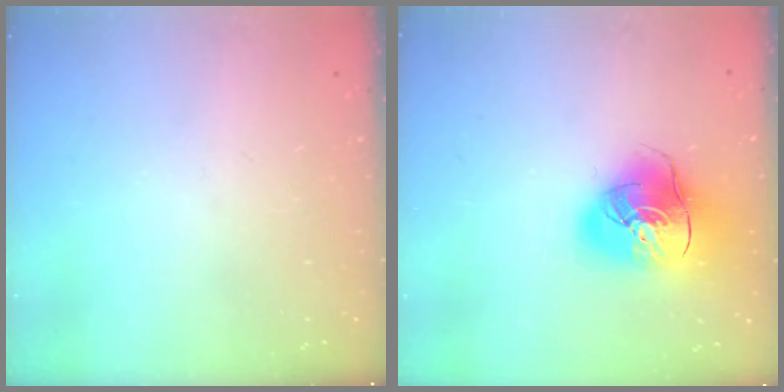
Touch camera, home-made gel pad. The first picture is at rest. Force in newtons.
{"total": 17.1, "press": 16.8, "slide": 2.9}